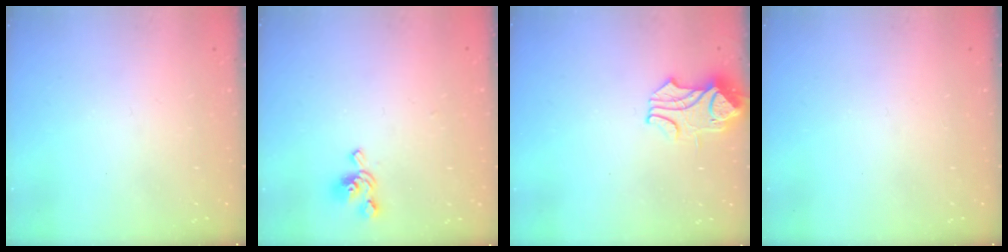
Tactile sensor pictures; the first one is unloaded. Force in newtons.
{"total": 1.7, "press": 1.4, "slide": 1.0}
{"total": 0.6, "press": 0.1, "slide": 0.6}
{"total": 0.0}